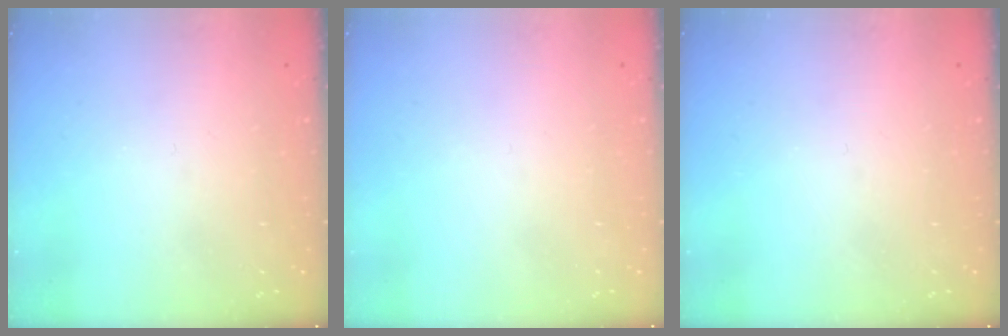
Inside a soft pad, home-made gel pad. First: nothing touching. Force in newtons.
{"total": 1.5, "press": 1.5, "slide": 0.1}
{"total": 0.0}